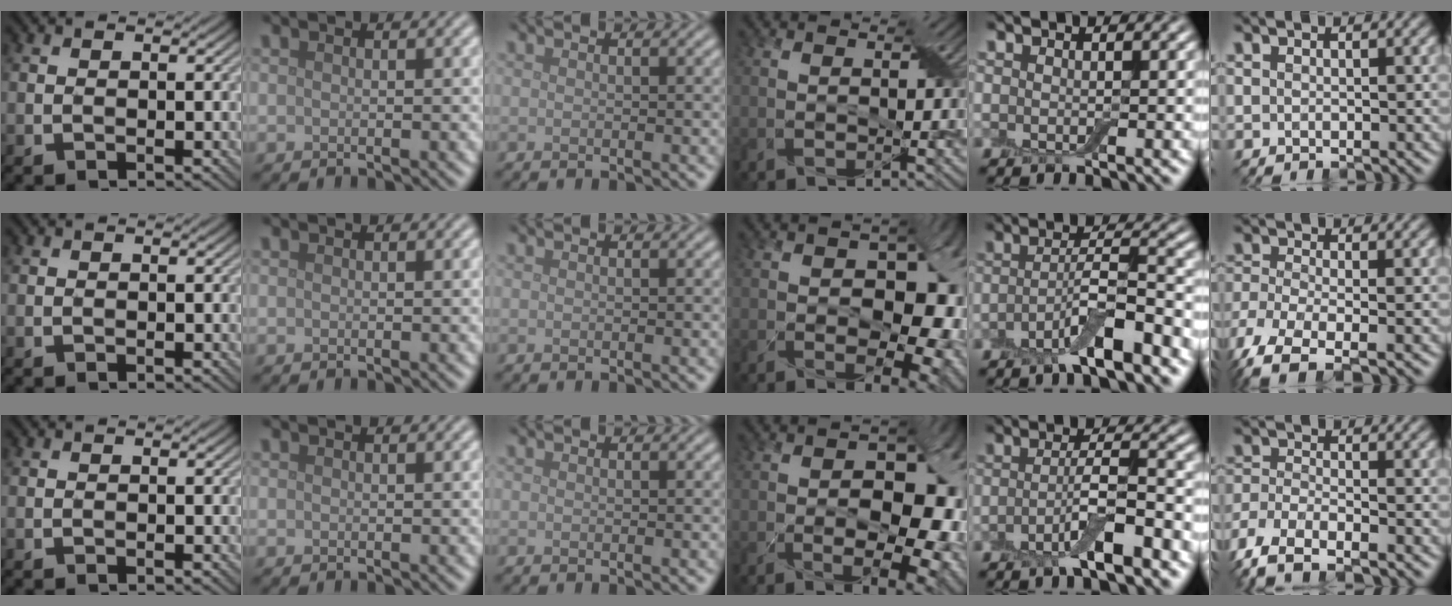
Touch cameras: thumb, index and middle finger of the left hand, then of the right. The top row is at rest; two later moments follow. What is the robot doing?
{"motion": "peel", "object": "adhesive wrap"}